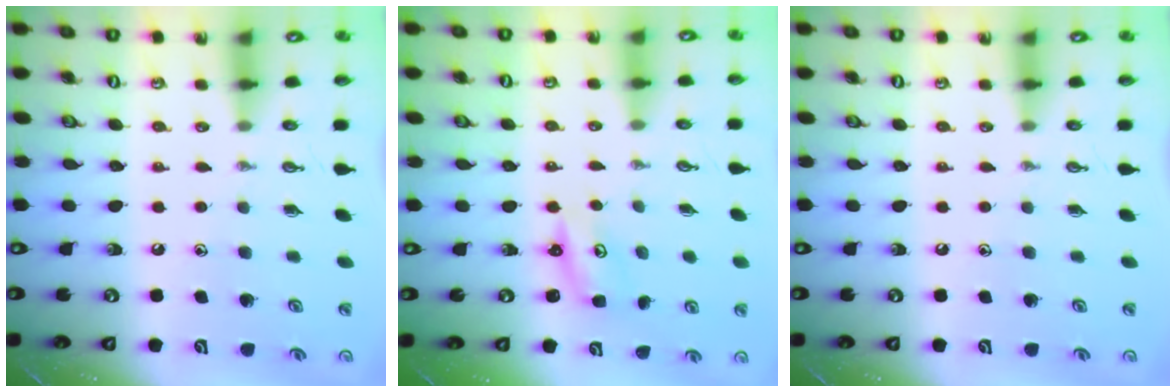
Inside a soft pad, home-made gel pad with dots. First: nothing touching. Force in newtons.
{"total": 2.6, "press": 2.6, "slide": 0.2}
{"total": 0.0}